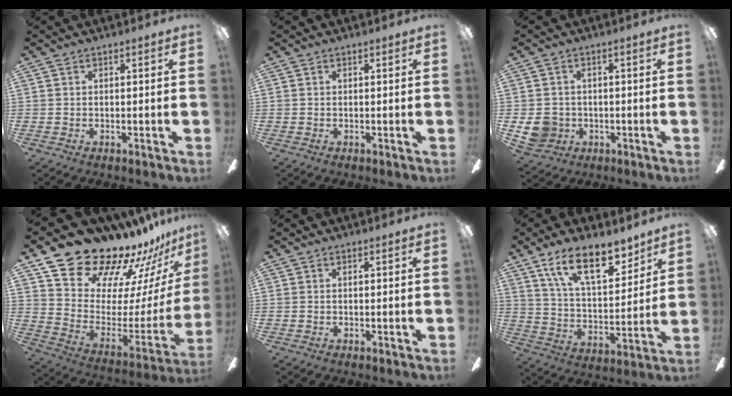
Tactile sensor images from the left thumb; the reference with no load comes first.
{"total": 0.0}
{"total": 6.3, "force": [-0.8, 5.9, 2.1], "torque": [-0.047, 0.007, -0.011]}
{"total": 22.0, "force": [19.8, 7.9, 5.3], "torque": [-0.091, -0.166, 0.370]}
{"total": 0.0}
{"total": 16.9, "force": [11.8, 6.9, 9.9], "torque": [-0.162, -0.065, 0.206]}